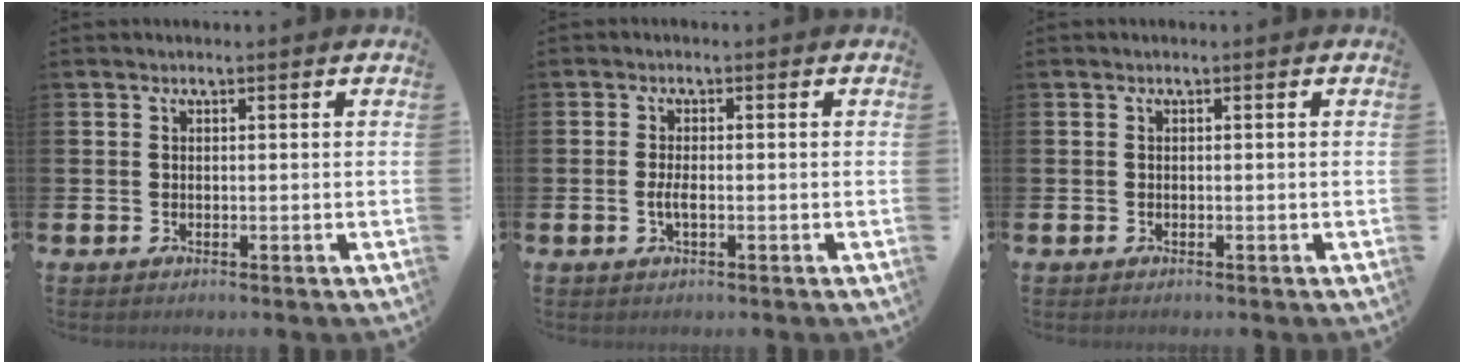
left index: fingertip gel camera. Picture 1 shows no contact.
{"total": 1.8, "force": [-0.3, 0.6, 1.7], "torque": [-0.032, 0.001, -0.006]}
{"total": 0.0}